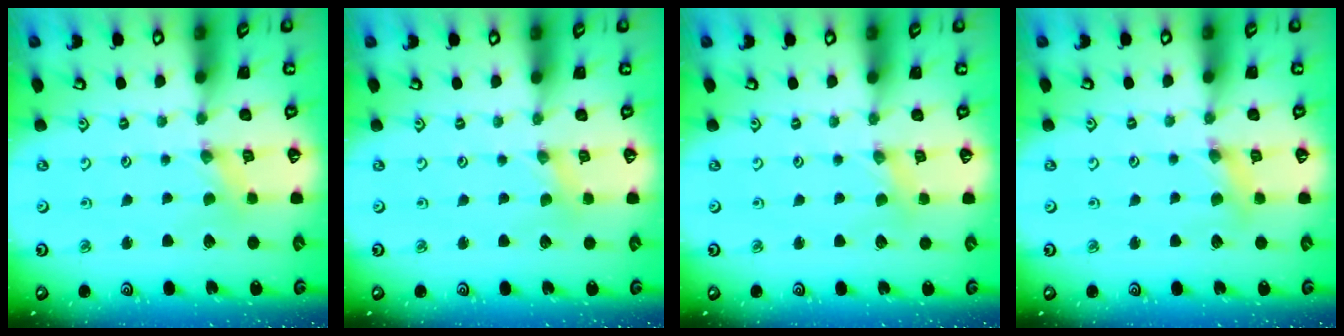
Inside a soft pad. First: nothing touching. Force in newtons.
{"total": 0.0}
{"total": 1.6, "press": 1.6, "slide": 0.3}
{"total": 4.4, "press": 4.4, "slide": 0.4}